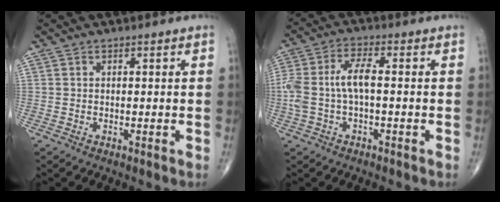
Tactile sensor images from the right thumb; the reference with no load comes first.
{"total": 7.5, "force": [-0.4, 2.9, 6.9], "torque": [-0.174, 0.025, -0.007]}